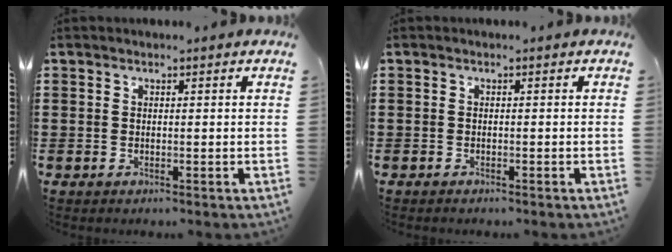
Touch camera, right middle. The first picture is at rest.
{"total": 0.0}